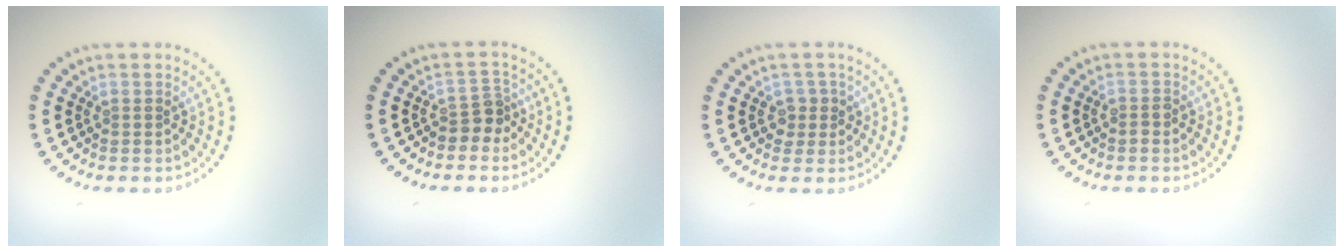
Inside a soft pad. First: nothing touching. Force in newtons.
{"total": 2.2, "press": 1.7, "slide": 1.4}
{"total": 1.5, "press": 1.3, "slide": 0.7}
{"total": 0.8, "press": 0.7, "slide": 0.4}